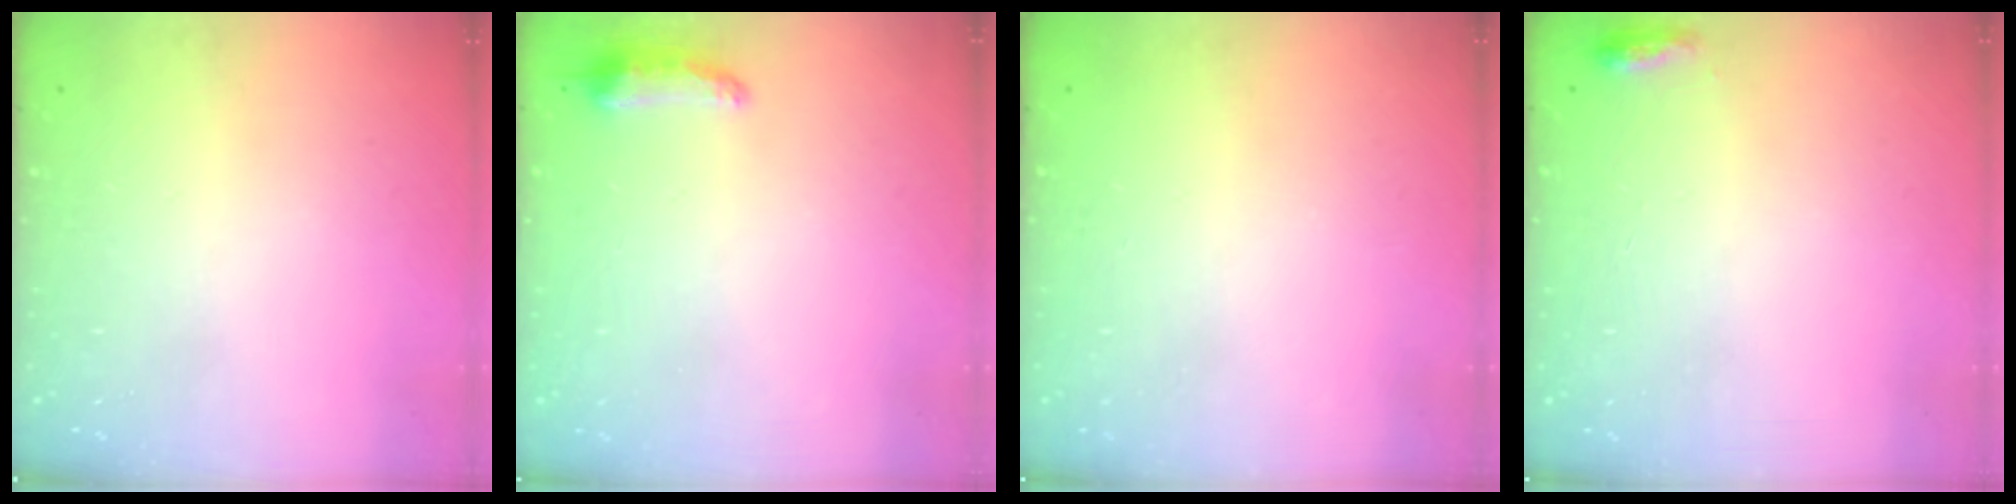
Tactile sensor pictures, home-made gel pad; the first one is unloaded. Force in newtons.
{"total": 5.8, "press": 5.8, "slide": 1.0}
{"total": 0.0}
{"total": 3.7, "press": 3.6, "slide": 1.2}